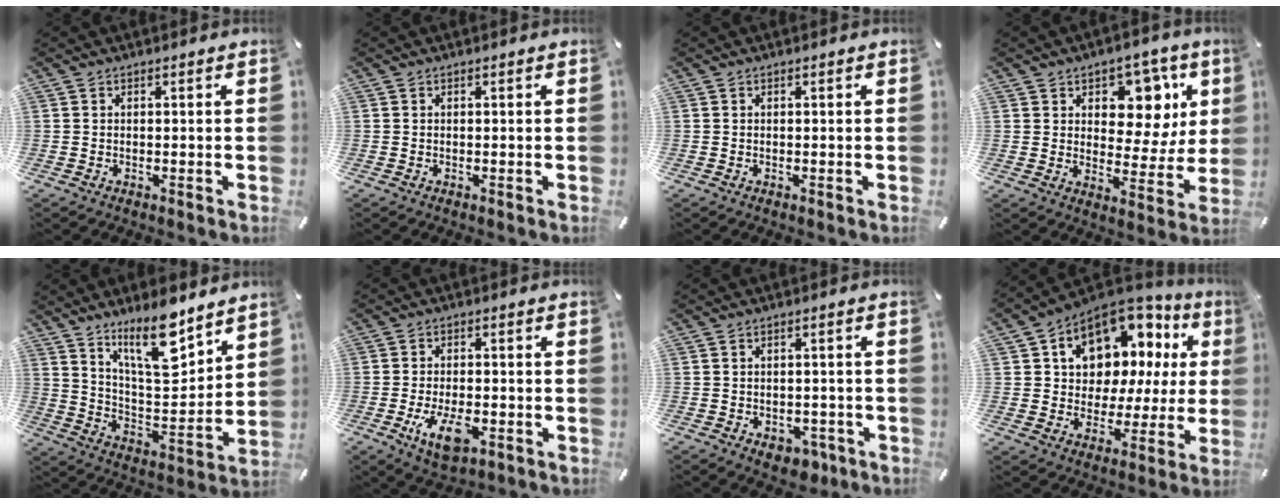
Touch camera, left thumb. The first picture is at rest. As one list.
[{"total": 0.0}, {"total": 0.0}, {"total": 12.0, "force": [5.5, 8.7, 6.2], "torque": [-0.071, -0.039, 0.097]}, {"total": 15.8, "force": [11.2, 5.5, 9.7], "torque": [-0.160, -0.072, 0.191]}, {"total": 8.4, "force": [-3.1, 4.4, 6.6], "torque": [-0.132, -0.002, -0.054]}, {"total": 4.7, "force": [-2.0, 3.3, 2.7], "torque": [-0.039, 0.012, -0.030]}, {"total": 11.9, "force": [6.4, 8.8, 4.9], "torque": [-0.082, -0.064, 0.118]}]